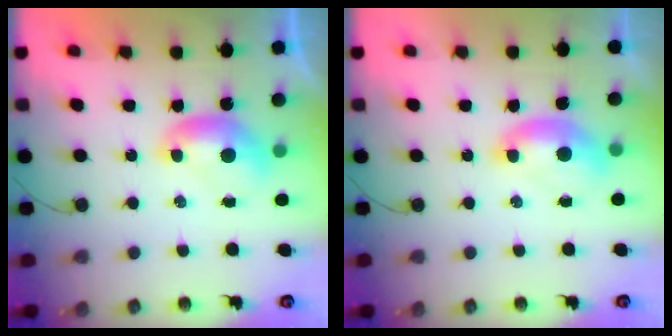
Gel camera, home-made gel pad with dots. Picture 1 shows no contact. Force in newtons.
{"total": 1.6, "press": 1.5, "slide": 0.6}